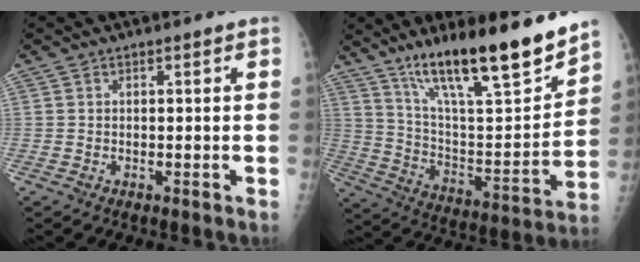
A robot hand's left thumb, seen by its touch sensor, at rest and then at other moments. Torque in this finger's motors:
{"motor_torque": [0.86, -0.11, 1.41, -1.36, 0.12]}